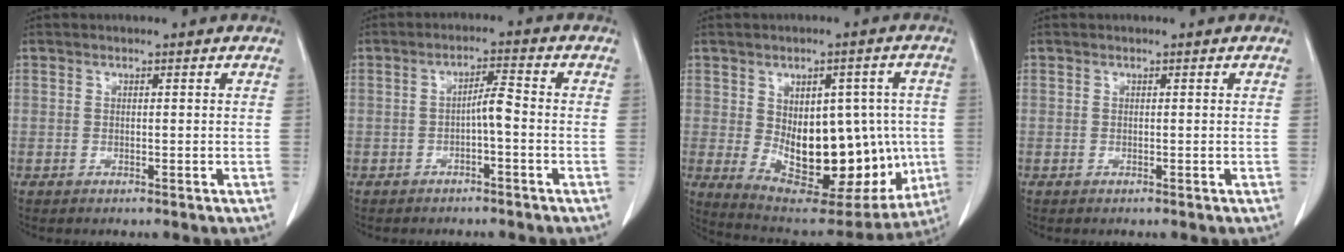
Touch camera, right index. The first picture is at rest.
{"total": 3.1, "force": [-0.9, 0.3, 3.0], "torque": [-0.049, 0.009, -0.015]}
{"total": 20.6, "force": [-2.1, 10.9, 17.4], "torque": [-0.261, 0.001, 0.003]}
{"total": 0.0}